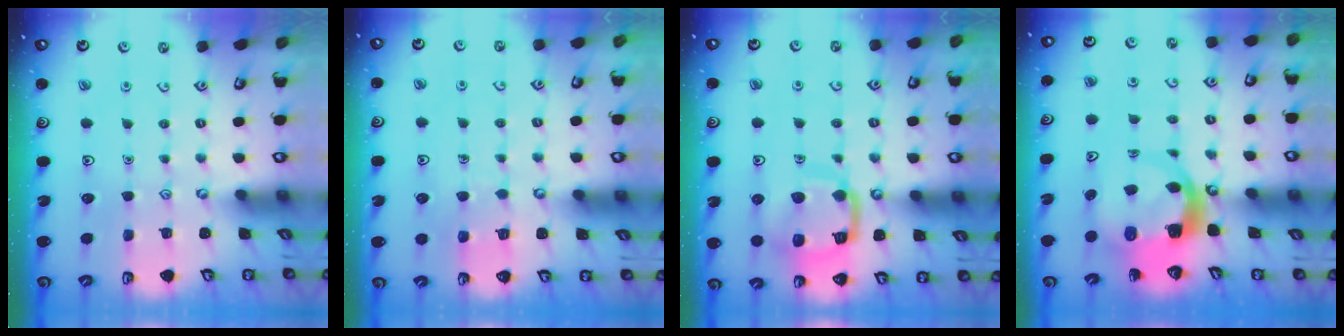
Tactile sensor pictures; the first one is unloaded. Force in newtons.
{"total": 4.8, "press": 4.8, "slide": 0.5}
{"total": 13.1, "press": 13.0, "slide": 1.5}
{"total": 6.8, "press": 6.7, "slide": 0.9}